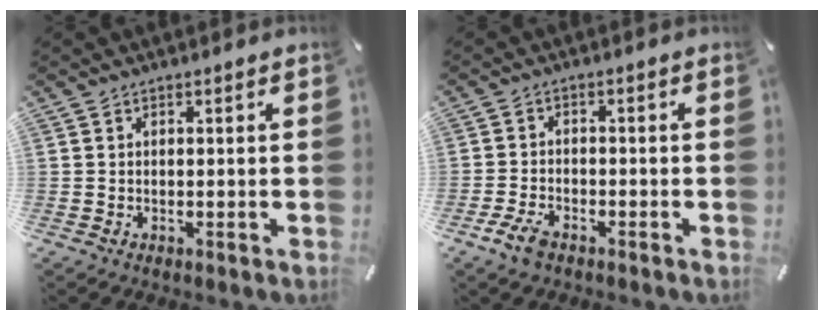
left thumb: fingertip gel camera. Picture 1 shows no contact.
{"total": 4.4, "force": [-2.9, 2.1, 2.5], "torque": [-0.065, 0.008, -0.059]}